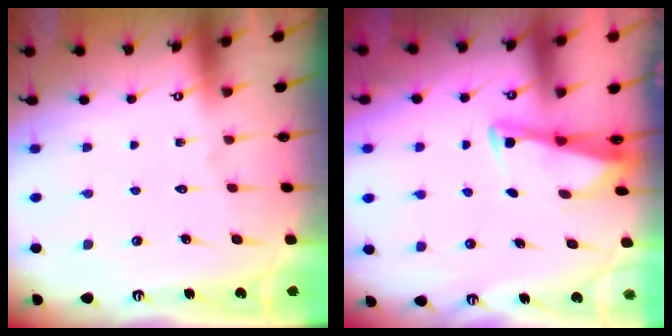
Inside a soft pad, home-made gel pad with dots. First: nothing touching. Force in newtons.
{"total": 2.9, "press": 2.9, "slide": 0.3}